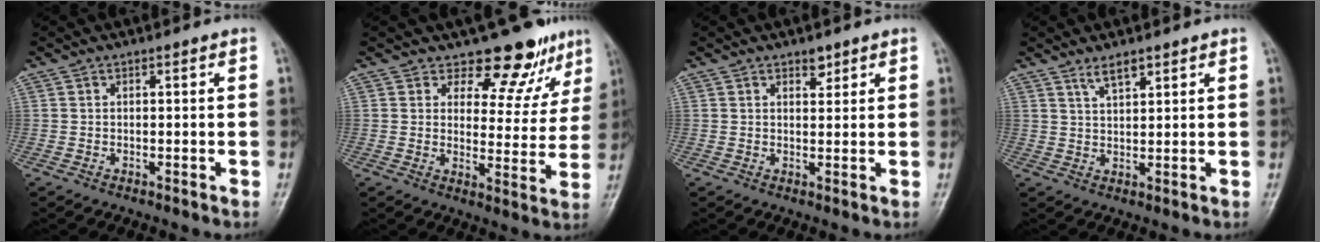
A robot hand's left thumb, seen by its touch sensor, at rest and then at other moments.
{"total": 9.8, "force": [8.1, 4.9, 2.4], "torque": [0.012, -0.064, 0.096]}
{"total": 1.8, "force": [1.3, 1.0, 0.7], "torque": [0.003, -0.009, 0.020]}
{"total": 3.2, "force": [2.4, 1.0, 1.9], "torque": [-0.032, -0.013, 0.049]}